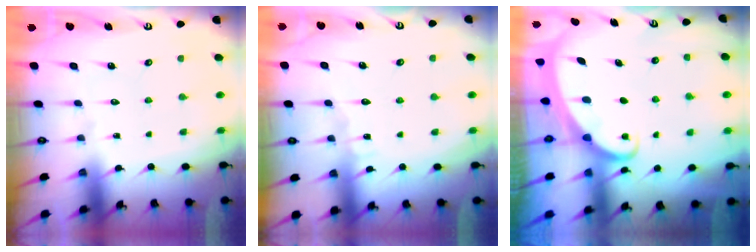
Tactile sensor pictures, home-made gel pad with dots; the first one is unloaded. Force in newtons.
{"total": 5.0, "press": 5.0, "slide": 0.3}
{"total": 2.4, "press": 2.4, "slide": 0.3}